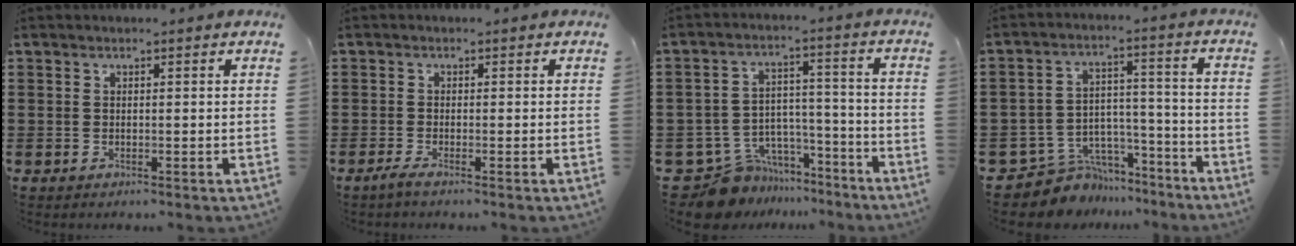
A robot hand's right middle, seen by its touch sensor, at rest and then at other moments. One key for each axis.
{"total": 1.2, "fx": -0.9, "fy": 0.1, "fz": 0.8, "tx": -0.015, "ty": -0.002, "tz": -0.017}
{"total": 10.2, "fx": -8.9, "fy": 4.6, "fz": 1.6, "tx": -0.042, "ty": 0.025, "tz": -0.167}
{"total": 7.7, "fx": -6.6, "fy": 3.9, "fz": 0.6, "tx": -0.016, "ty": 0.016, "tz": -0.126}